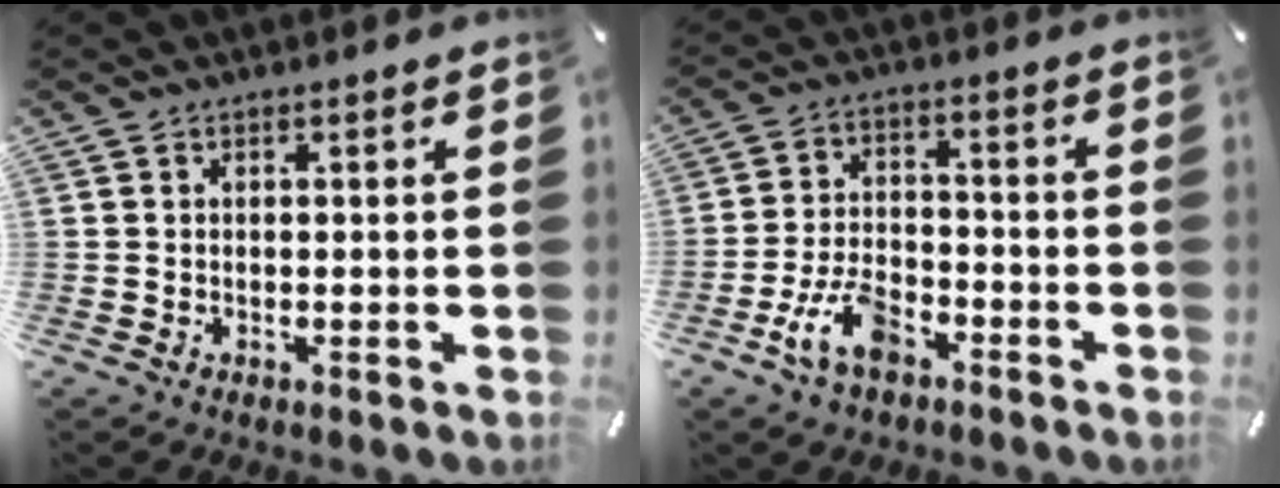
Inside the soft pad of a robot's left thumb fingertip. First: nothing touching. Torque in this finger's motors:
{"motor_torque": [1.06, 1.47, 0.82, 0.69, 0.07]}